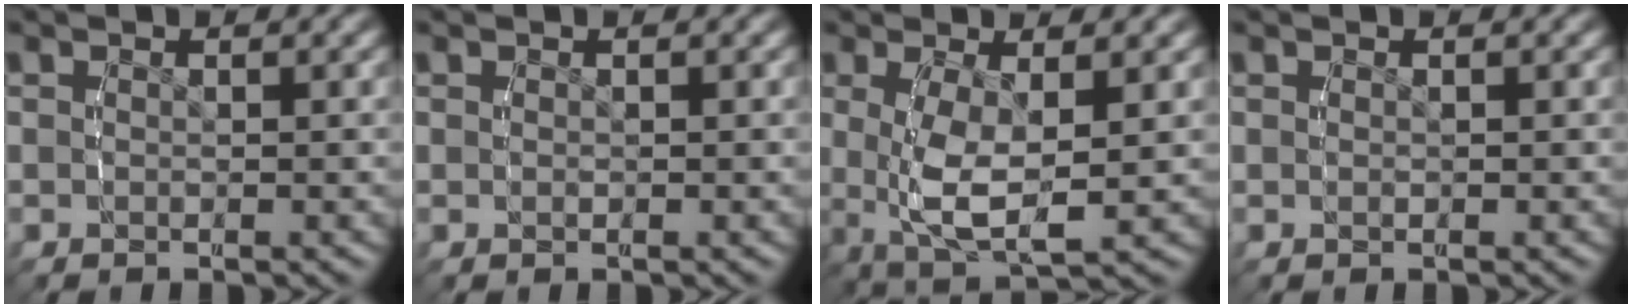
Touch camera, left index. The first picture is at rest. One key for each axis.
{"total": 0.0}
{"total": 6.2, "fx": 0.0, "fy": 4.4, "fz": 4.4, "tx": -0.107, "ty": -0.014, "tz": -0.002}
{"total": 0.0}